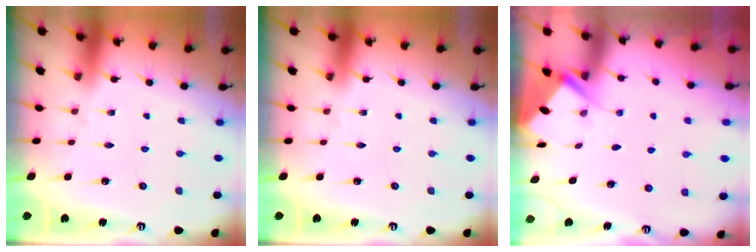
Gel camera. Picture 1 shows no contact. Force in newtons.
{"total": 0.0}
{"total": 3.0, "press": 2.9, "slide": 0.4}